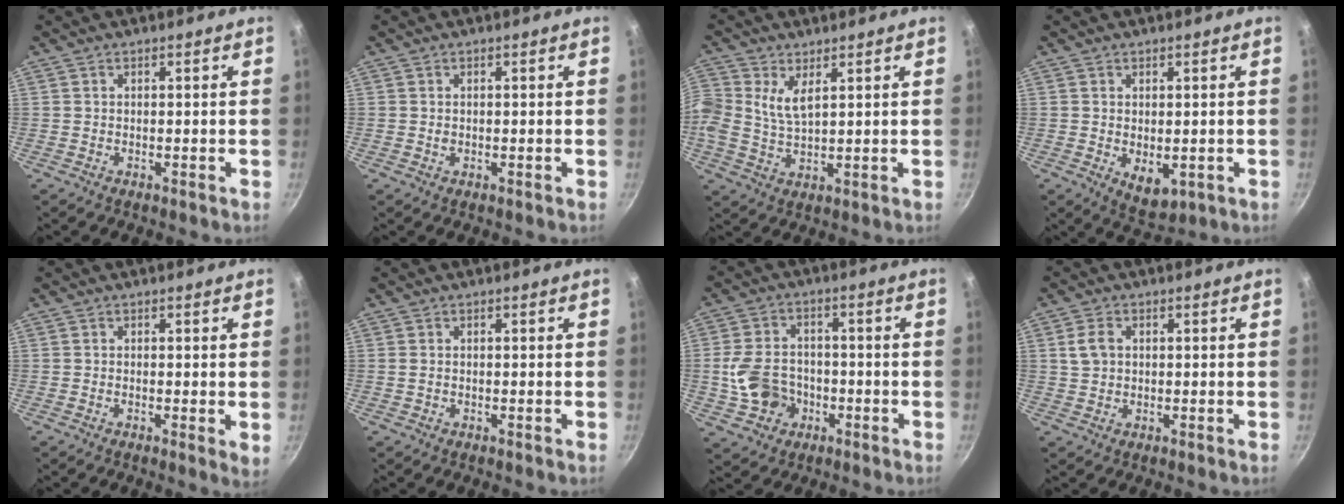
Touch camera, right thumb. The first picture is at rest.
{"total": 0.8, "force": [0.0, 0.7, 0.4], "torque": [-0.004, 0.002, 0.000]}
{"total": 4.6, "force": [1.2, 2.2, 3.9], "torque": [-0.087, -0.001, 0.024]}
{"total": 5.3, "force": [-0.6, 3.2, 4.2], "torque": [-0.051, -0.012, 0.003]}
{"total": 2.1, "force": [0.1, 0.5, 2.0], "torque": [-0.025, -0.007, -0.003]}
{"total": 0.9, "force": [-0.1, 0.8, 0.5], "torque": [-0.008, 0.002, -0.001]}
{"total": 10.5, "force": [-2.2, 8.5, 5.7], "torque": [-0.092, 0.024, -0.037]}
{"total": 3.8, "force": [0.8, 2.8, 2.4], "torque": [-0.039, 0.005, 0.013]}